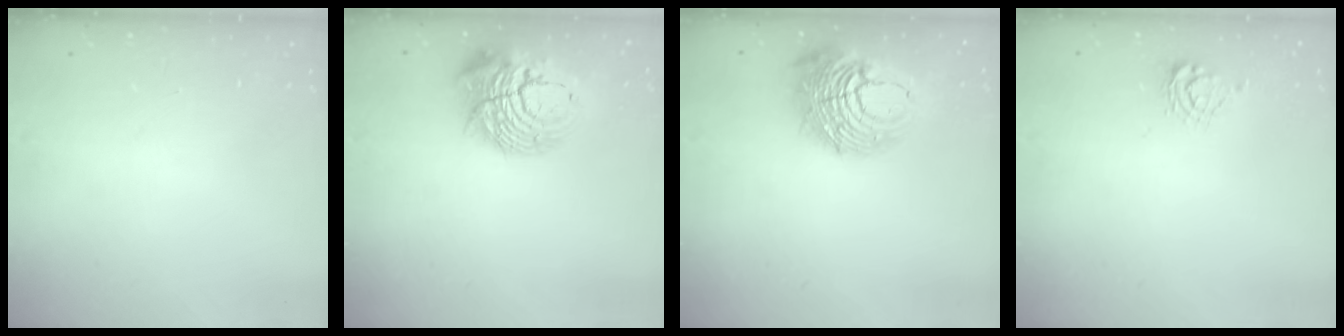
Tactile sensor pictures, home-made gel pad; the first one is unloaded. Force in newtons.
{"total": 15.9, "press": 15.8, "slide": 1.6}
{"total": 14.9, "press": 14.9, "slide": 1.5}
{"total": 6.7, "press": 6.7, "slide": 0.7}